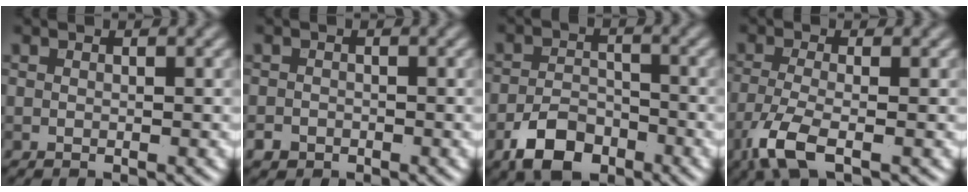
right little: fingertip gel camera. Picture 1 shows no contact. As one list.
[{"total": 1.1, "force": [-0.7, 0.9, 0.1], "torque": [0.005, -0.003, -0.014]}, {"total": 4.9, "force": [-3.1, 2.7, 2.6], "torque": [-0.044, -0.004, -0.062]}, {"total": 4.6, "force": [-2.5, 1.3, 3.7], "torque": [-0.084, -0.011, -0.063]}]